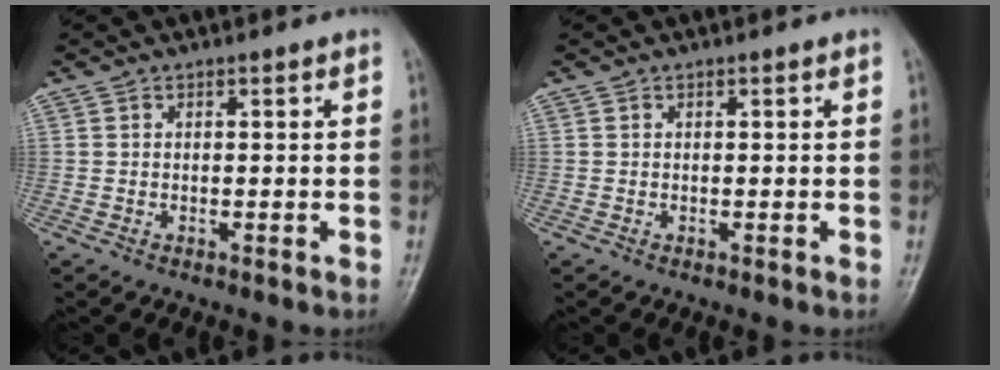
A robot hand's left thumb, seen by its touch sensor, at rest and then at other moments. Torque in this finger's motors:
{"motor_torque": [-0.03, -0.03, -0.01, 0.01, 0.00]}